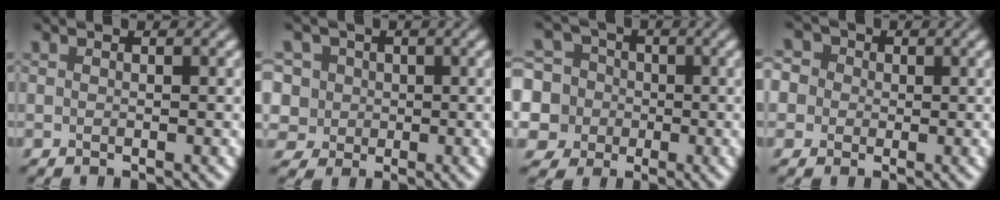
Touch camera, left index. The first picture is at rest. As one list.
[{"total": 7.9, "force": [2.9, 6.6, 3.4], "torque": [-0.067, 0.029, 0.017]}, {"total": 8.9, "force": [0.8, 8.2, 3.3], "torque": [-0.097, 0.033, -0.020]}, {"total": 7.4, "force": [2.7, 6.0, 3.5], "torque": [-0.064, 0.037, 0.011]}]